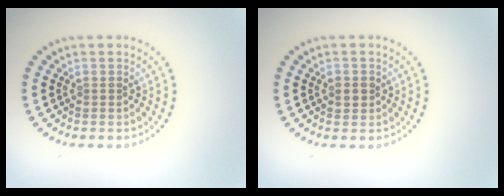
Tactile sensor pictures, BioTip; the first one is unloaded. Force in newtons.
{"total": 1.2, "press": 1.2, "slide": 0.4}